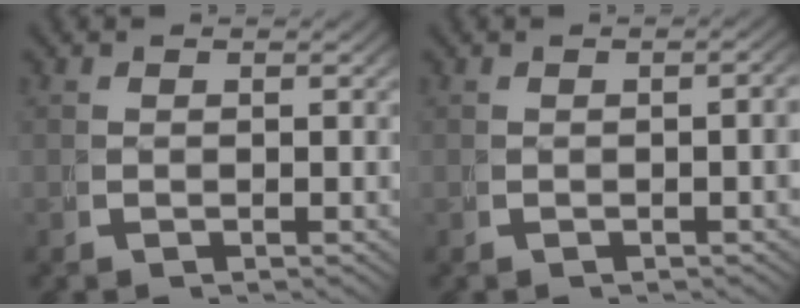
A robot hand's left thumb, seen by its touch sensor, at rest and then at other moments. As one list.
[{"total": 1.4, "force": [-0.4, 0.3, 1.3], "torque": [-0.019, 0.004, -0.005]}]